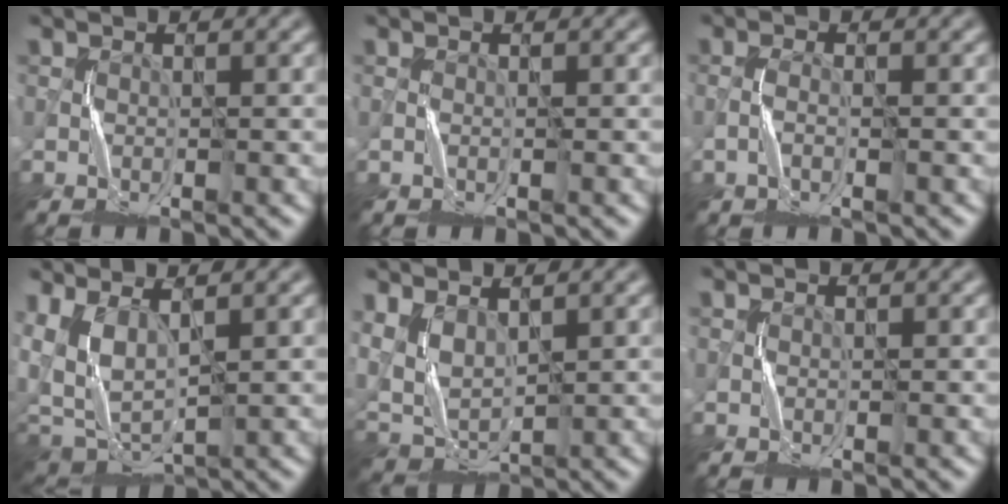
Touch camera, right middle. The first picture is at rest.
{"total": 0.0}
{"total": 1.2, "force": [-0.6, 0.2, 1.0], "torque": [-0.025, 0.007, -0.015]}
{"total": 6.0, "force": [2.0, 3.4, 4.5], "torque": [-0.113, -0.002, 0.043]}
{"total": 4.2, "force": [2.4, 2.2, 2.7], "torque": [-0.073, -0.002, 0.053]}
{"total": 0.0}